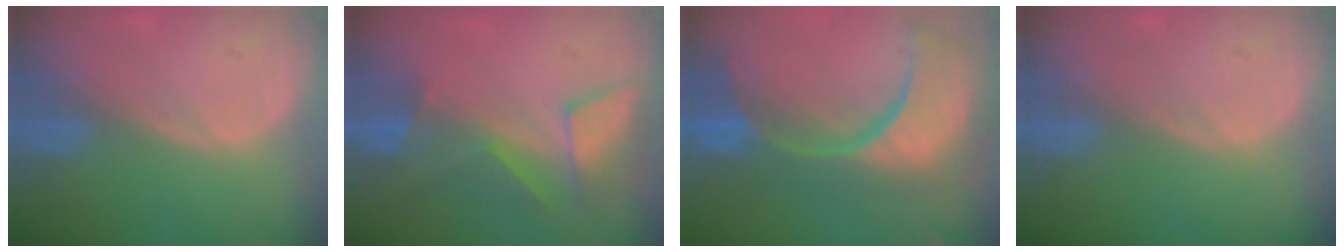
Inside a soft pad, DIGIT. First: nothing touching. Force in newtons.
{"total": 8.1, "press": 7.0, "slide": 3.9}
{"total": 14.9, "press": 11.8, "slide": 9.1}
{"total": 0.0}